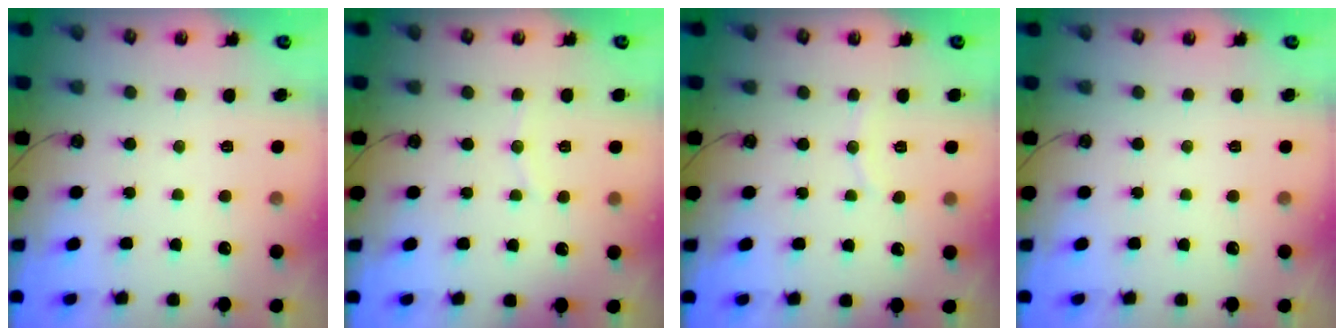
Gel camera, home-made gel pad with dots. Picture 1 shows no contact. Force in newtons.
{"total": 3.6, "press": 3.6, "slide": 0.6}
{"total": 3.7, "press": 3.7, "slide": 0.2}
{"total": 0.0}